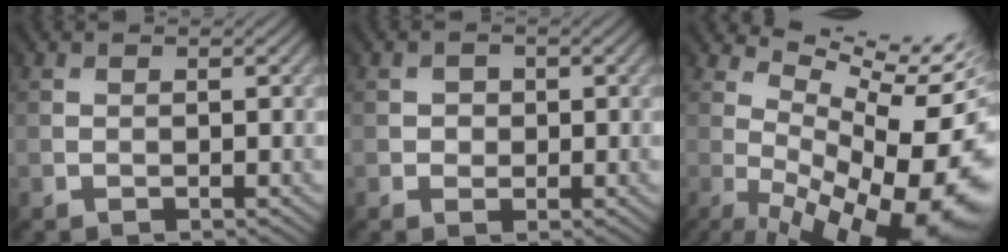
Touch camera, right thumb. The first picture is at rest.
{"total": 1.4, "force": [0.1, 1.3, -0.2], "torque": [0.005, -0.004, 0.003]}
{"total": 14.8, "force": [2.2, 5.4, 13.6], "torque": [-0.158, 0.004, 0.081]}